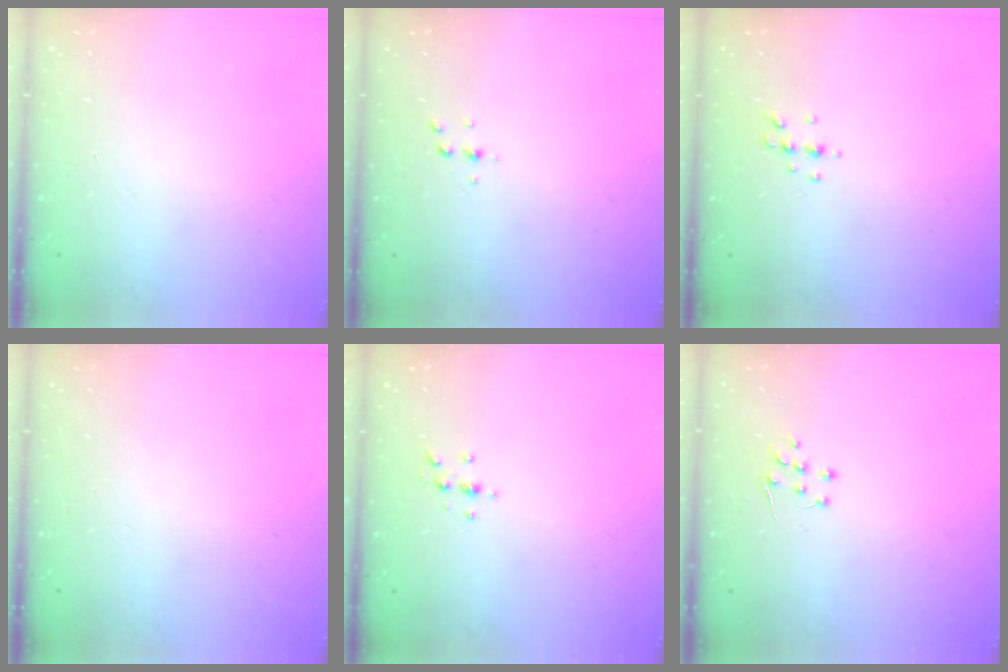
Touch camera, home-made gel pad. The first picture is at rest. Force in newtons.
{"total": 2.5, "press": 2.4, "slide": 0.2}
{"total": 5.2, "press": 5.0, "slide": 1.1}
{"total": 0.0}
{"total": 2.4, "press": 2.4, "slide": 0.3}
{"total": 5.1, "press": 5.1, "slide": 0.7}